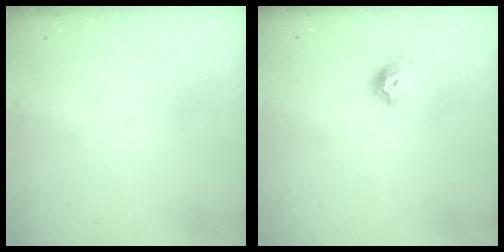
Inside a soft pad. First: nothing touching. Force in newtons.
{"total": 5.7, "press": 5.6, "slide": 1.0}